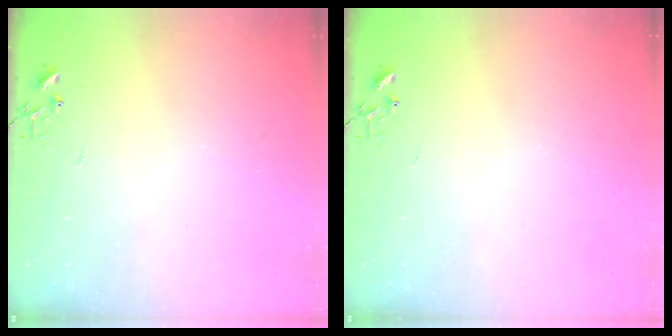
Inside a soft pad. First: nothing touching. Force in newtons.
{"total": 0.0}